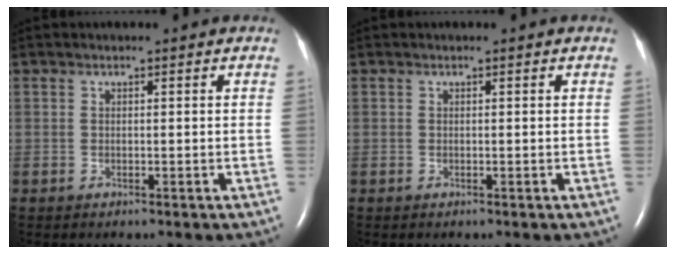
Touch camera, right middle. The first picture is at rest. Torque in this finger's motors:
{"motor_torque": [0.00, 0.00, 0.00, 0.00]}